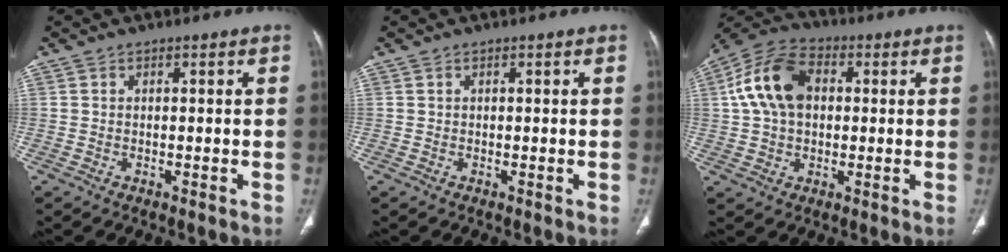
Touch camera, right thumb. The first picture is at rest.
{"total": 0.0}
{"total": 13.0, "force": [2.0, 8.9, 9.2], "torque": [-0.164, 0.024, 0.027]}